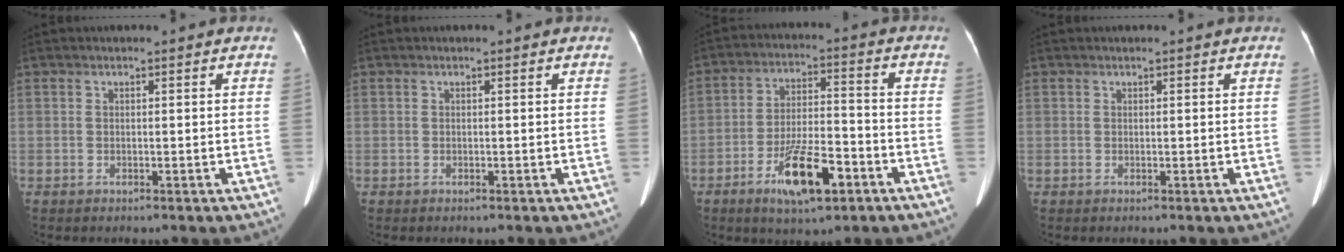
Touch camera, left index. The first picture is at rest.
{"total": 0.0}
{"total": 11.0, "force": [-5.8, 3.0, 8.8], "torque": [-0.166, -0.003, -0.098]}
{"total": 0.0}